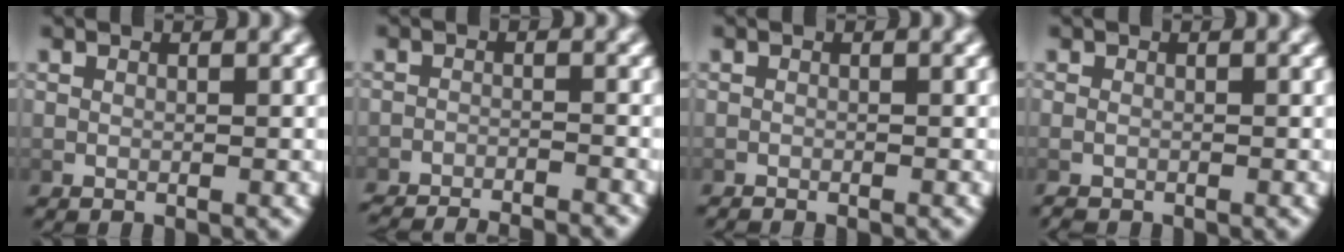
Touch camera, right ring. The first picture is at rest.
{"total": 7.4, "force": [-7.2, 1.6, 0.8], "torque": [0.005, -0.012, -0.117]}
{"total": 0.8, "force": [-0.8, -0.2, -0.1], "torque": [-0.001, -0.005, -0.012]}
{"total": 0.8, "force": [-0.7, 0.3, 0.3], "torque": [-0.013, -0.011, -0.006]}